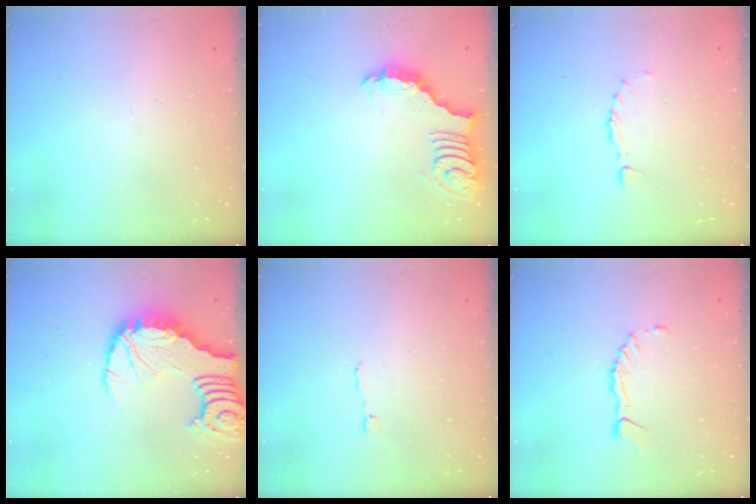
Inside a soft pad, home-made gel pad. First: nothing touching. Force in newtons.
{"total": 2.9, "press": 2.9, "slide": 0.4}
{"total": 0.0}
{"total": 11.2, "press": 11.2, "slide": 1.1}
{"total": 1.2, "press": 1.2, "slide": 0.0}
{"total": 3.3, "press": 3.3, "slide": 0.3}